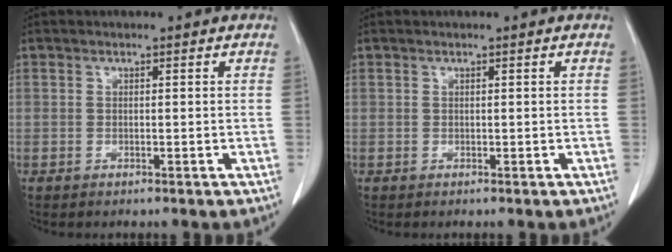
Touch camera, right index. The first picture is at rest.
{"total": 0.0}